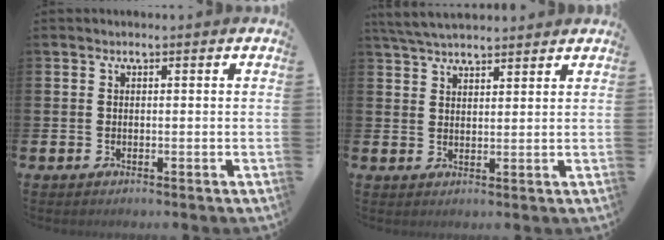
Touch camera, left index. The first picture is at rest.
{"total": 4.6, "force": [4.3, 0.9, 1.2], "torque": [-0.029, -0.013, 0.080]}